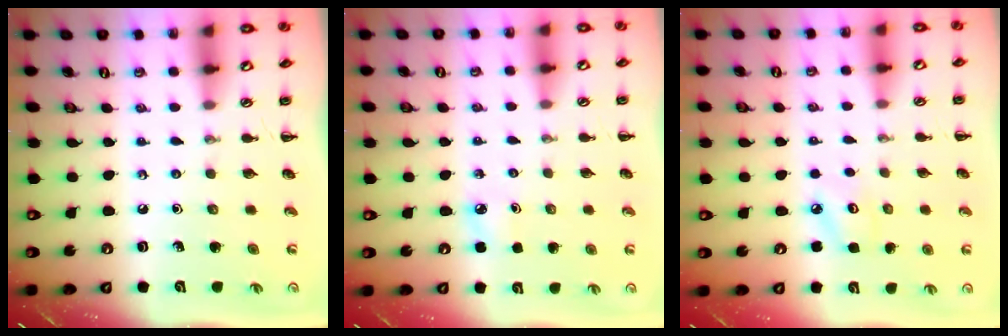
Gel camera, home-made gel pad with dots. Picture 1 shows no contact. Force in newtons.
{"total": 3.6, "press": 3.5, "slide": 1.2}
{"total": 4.8, "press": 4.6, "slide": 1.4}